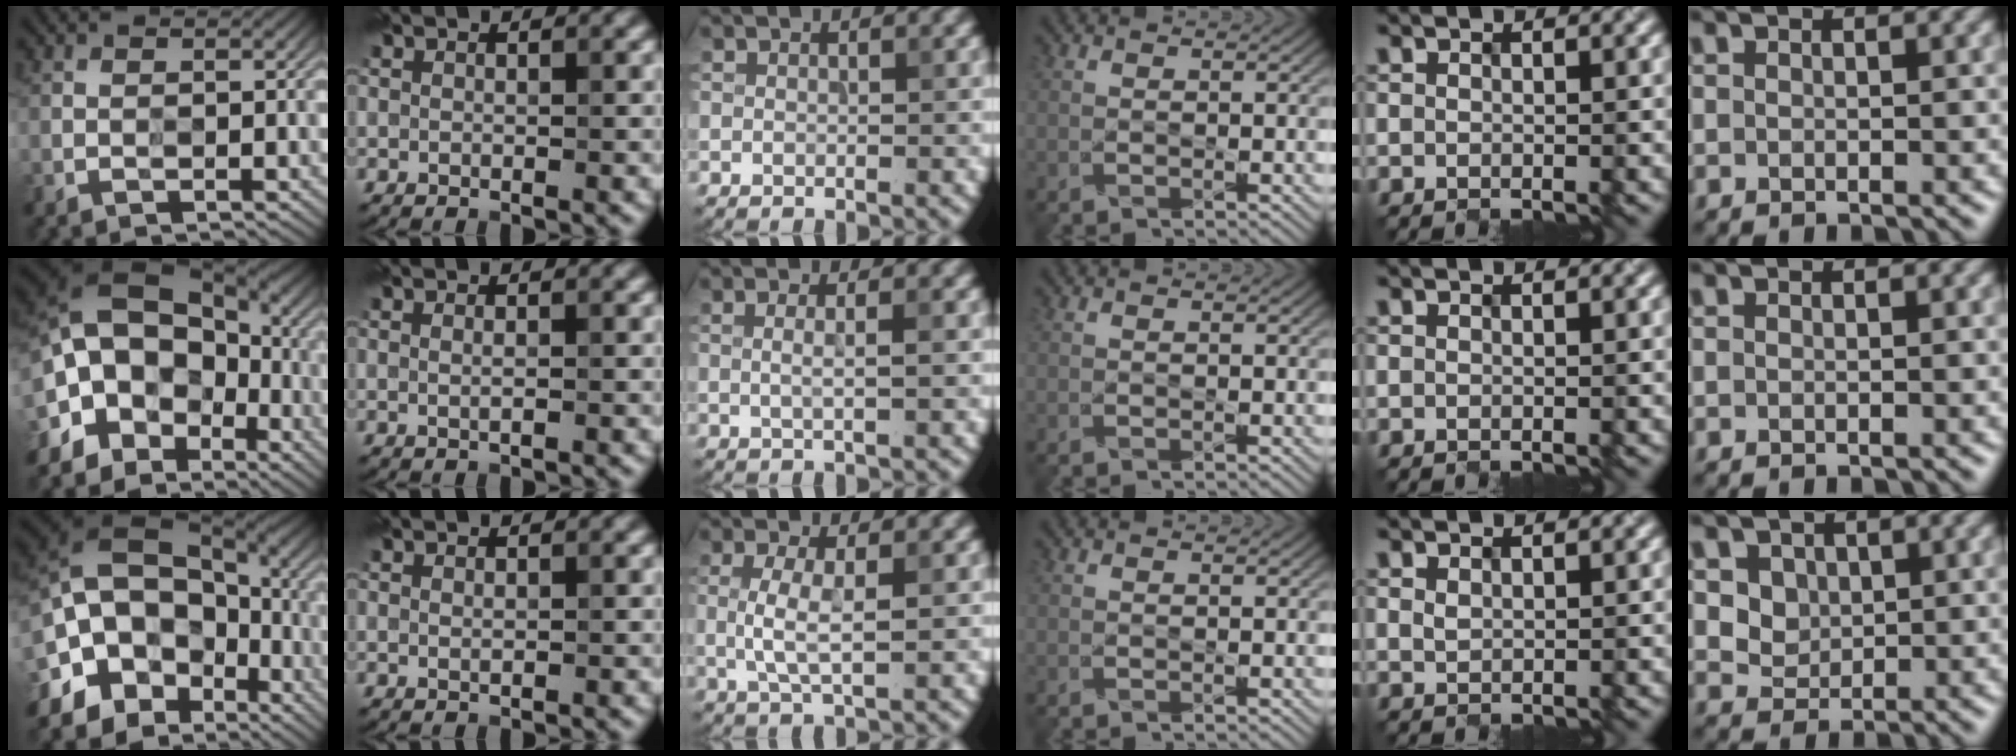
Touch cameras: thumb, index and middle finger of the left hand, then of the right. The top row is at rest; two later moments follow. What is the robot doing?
{"motion": "wipe", "object": "mirror"}